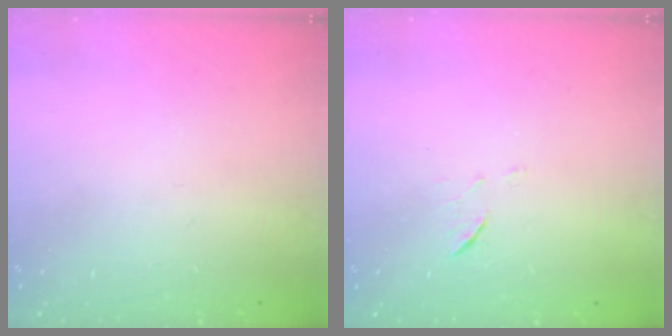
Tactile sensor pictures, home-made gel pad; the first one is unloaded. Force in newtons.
{"total": 5.4, "press": 5.2, "slide": 1.2}